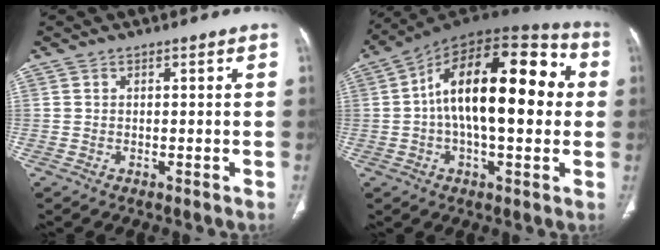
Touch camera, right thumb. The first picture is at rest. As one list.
[{"total": 23.2, "force": [2.1, 10.9, 20.4], "torque": [-0.301, 0.037, 0.019]}]